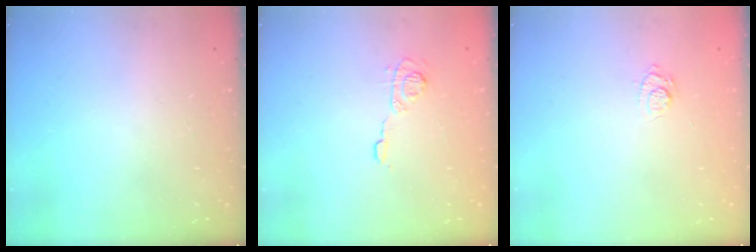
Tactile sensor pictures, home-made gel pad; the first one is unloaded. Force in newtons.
{"total": 5.5, "press": 5.5, "slide": 0.5}
{"total": 5.0, "press": 4.8, "slide": 1.4}